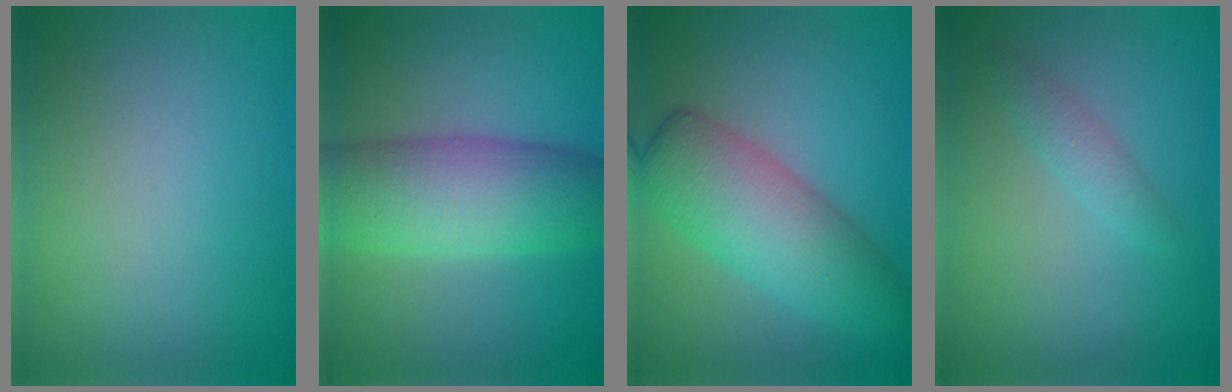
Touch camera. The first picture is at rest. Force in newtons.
{"total": 8.5, "press": 8.5, "slide": 0.0}
{"total": 7.6, "press": 7.6, "slide": 0.2}
{"total": 1.5, "press": 1.5, "slide": 0.0}